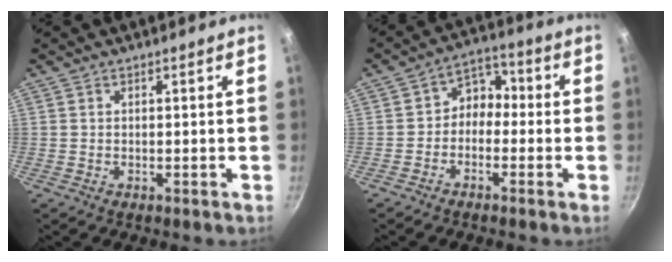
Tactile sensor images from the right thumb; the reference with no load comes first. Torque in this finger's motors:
{"motor_torque": [0.37, -0.18, -0.19, -0.11, 0.02]}